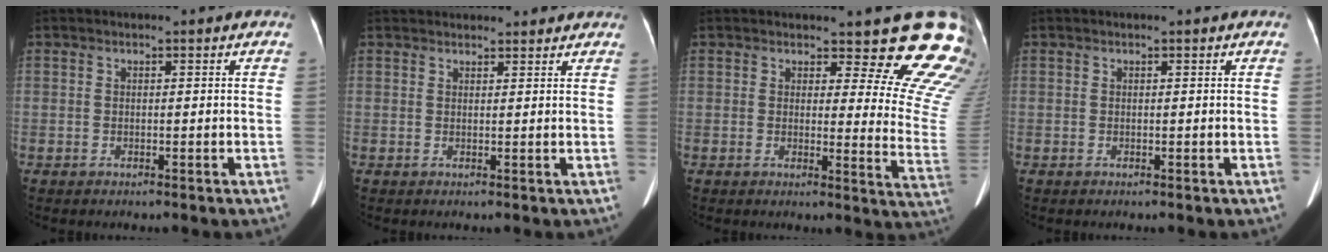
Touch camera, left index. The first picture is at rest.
{"total": 9.1, "force": [8.4, 2.6, 2.2], "torque": [-0.013, 0.039, 0.105]}
{"total": 14.2, "force": [12.3, 3.3, 6.2], "torque": [-0.039, -0.100, 0.104]}
{"total": 0.0}